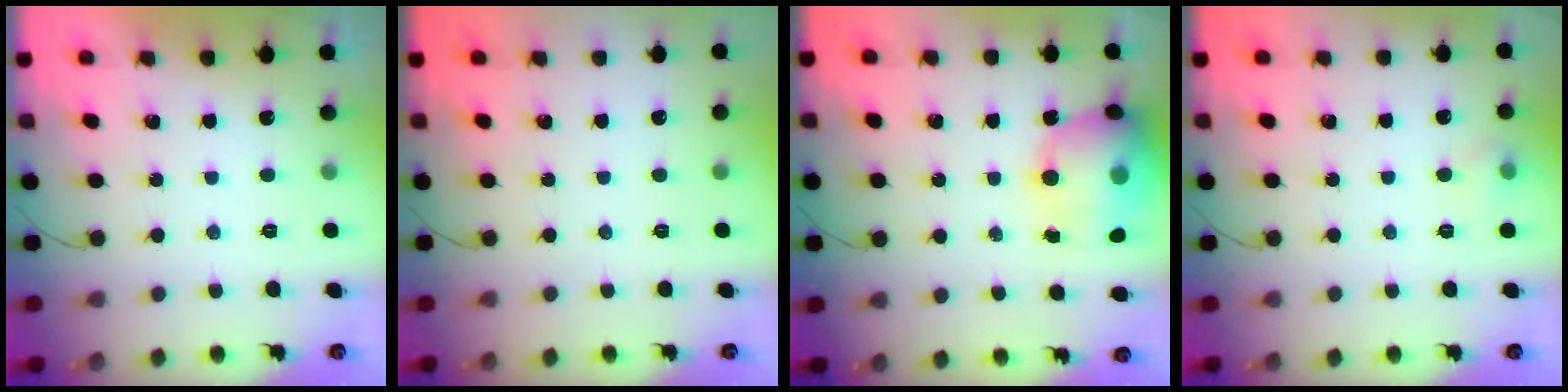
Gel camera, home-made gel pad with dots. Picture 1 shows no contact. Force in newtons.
{"total": 0.0}
{"total": 19.6, "press": 19.0, "slide": 4.5}
{"total": 4.8, "press": 4.6, "slide": 1.3}